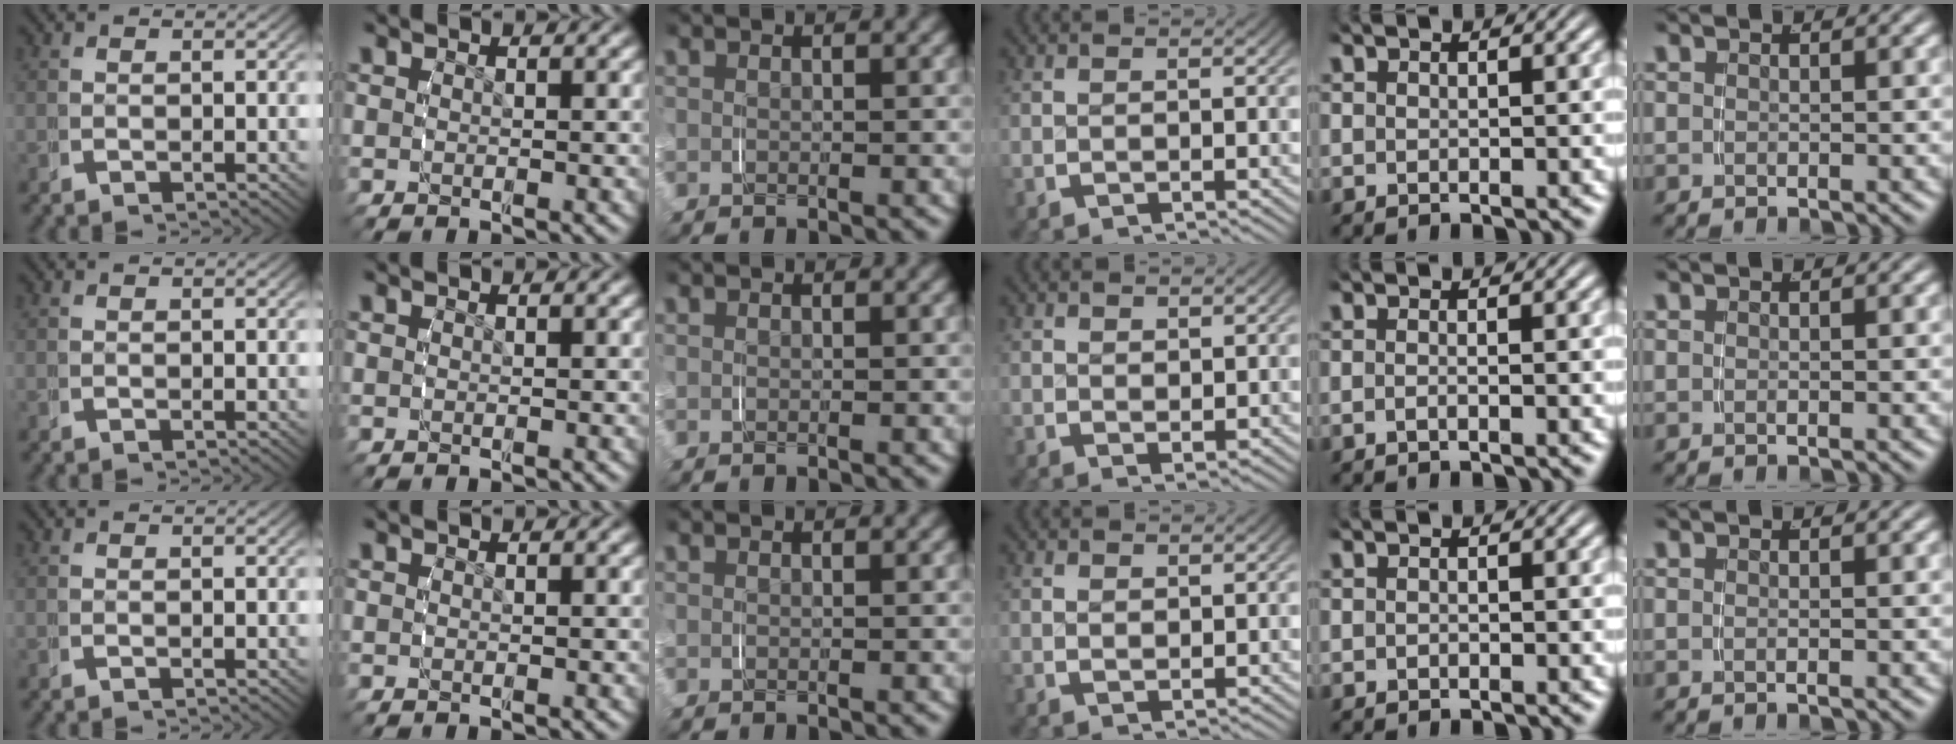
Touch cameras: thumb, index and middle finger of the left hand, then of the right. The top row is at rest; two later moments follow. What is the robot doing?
{"motion": "grasp_and_lifting", "object": "napkin"}